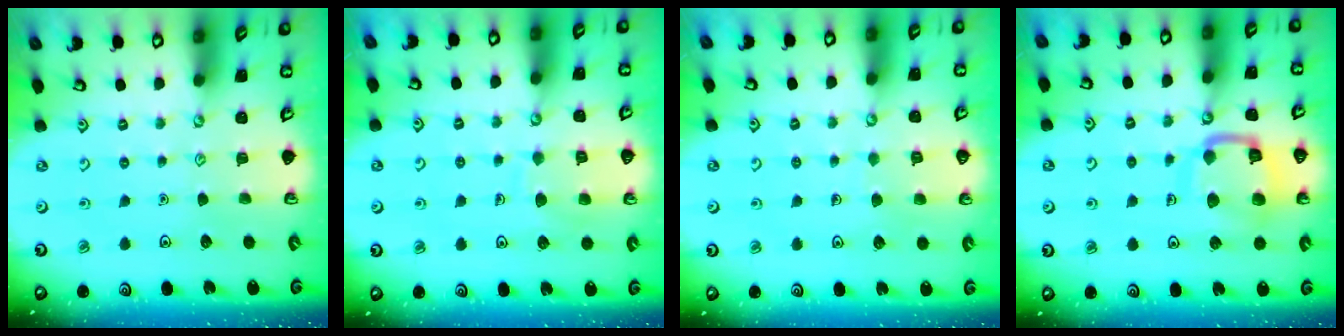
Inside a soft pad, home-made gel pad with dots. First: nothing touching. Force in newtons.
{"total": 8.0, "press": 8.0, "slide": 0.8}
{"total": 4.6, "press": 4.6, "slide": 0.4}
{"total": 13.8, "press": 13.7, "slide": 1.3}